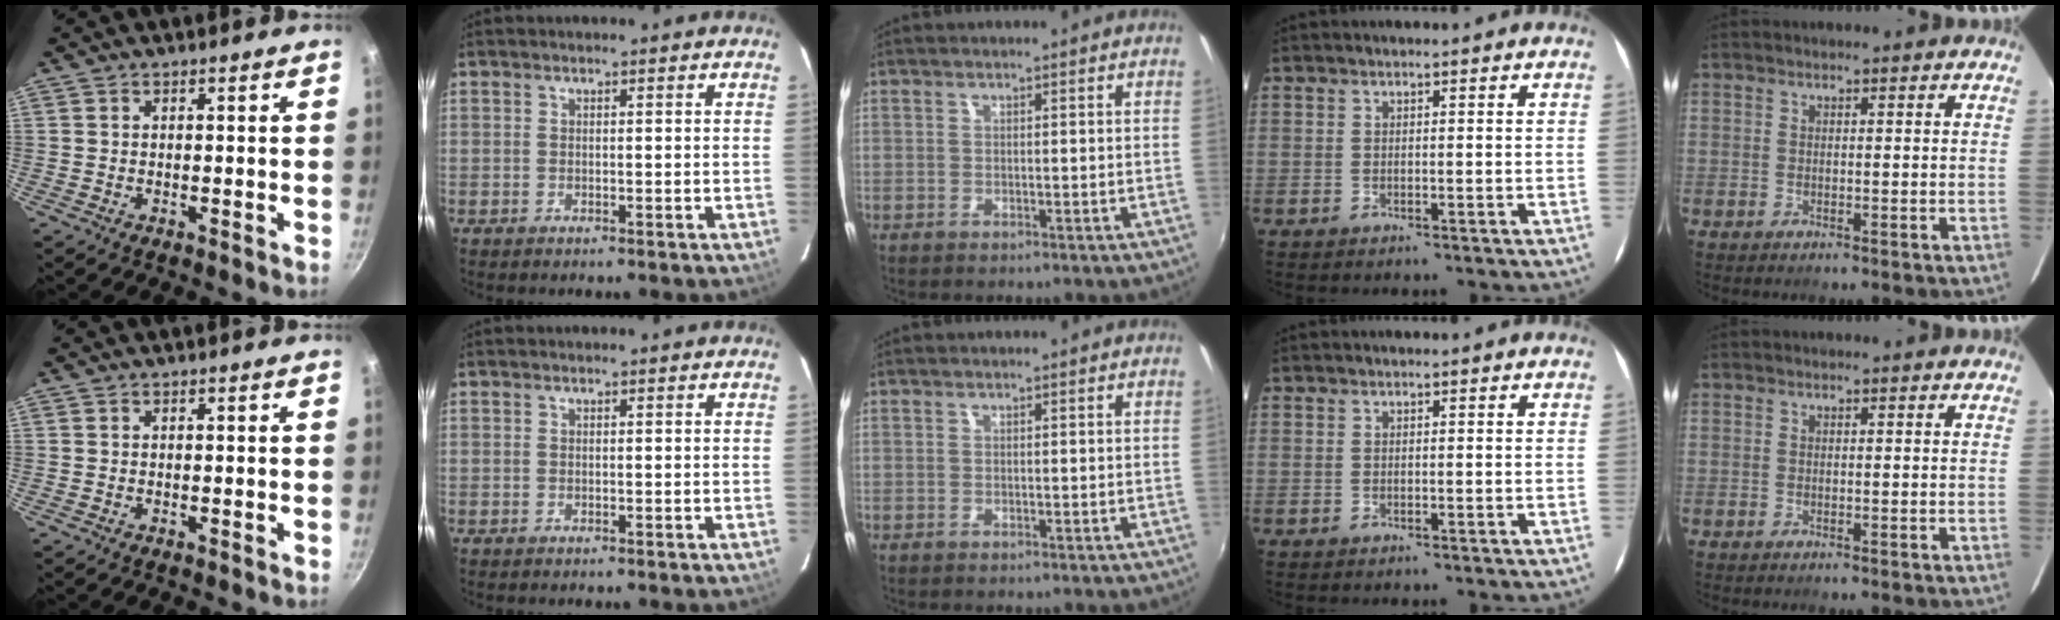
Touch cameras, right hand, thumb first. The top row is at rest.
{}